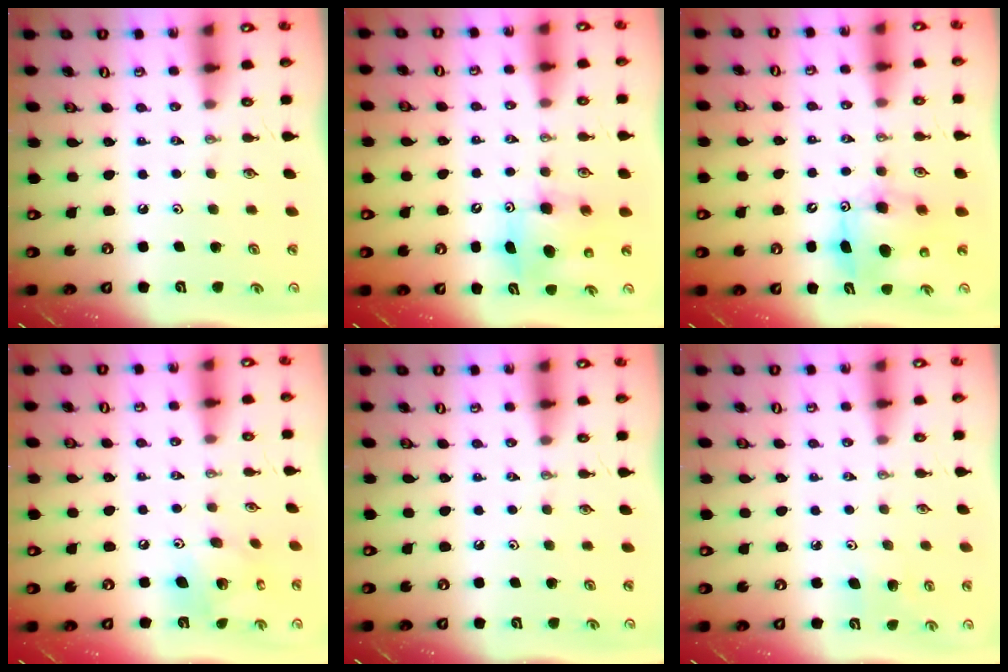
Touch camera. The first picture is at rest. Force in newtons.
{"total": 7.9, "press": 7.6, "slide": 2.3}
{"total": 8.3, "press": 8.1, "slide": 1.9}
{"total": 12.2, "press": 12.1, "slide": 1.1}
{"total": 0.0}
{"total": 4.7, "press": 4.6, "slide": 1.0}